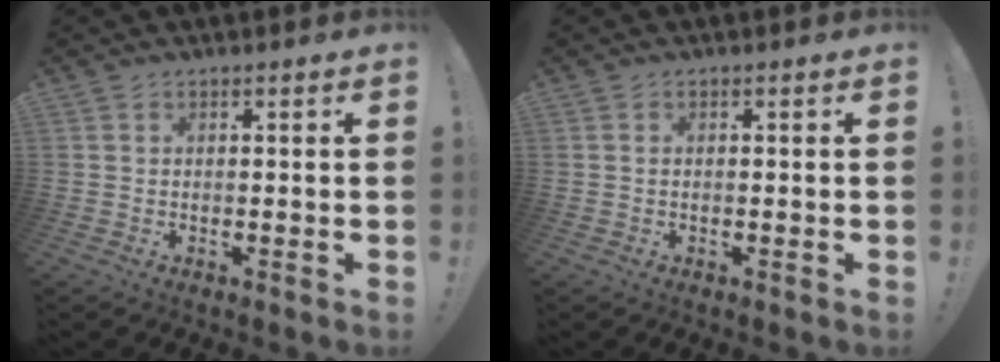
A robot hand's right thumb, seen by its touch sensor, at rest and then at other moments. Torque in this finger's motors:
{"motor_torque": [-0.29, -0.18, 0.00, -0.05, 0.00]}